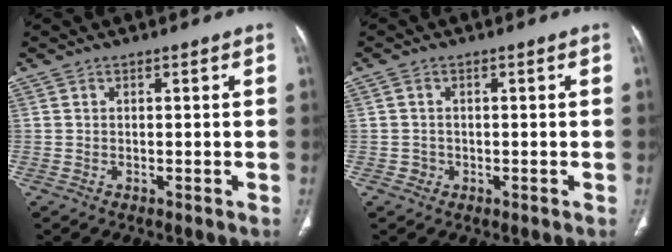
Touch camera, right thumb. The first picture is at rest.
{"total": 1.6, "force": [-0.4, 1.5, 0.2], "torque": [0.002, 0.006, -0.009]}